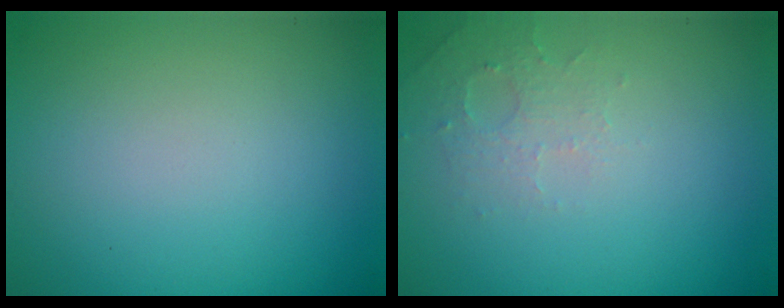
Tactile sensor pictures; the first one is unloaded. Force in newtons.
{"total": 1.8, "press": 1.7, "slide": 0.4}